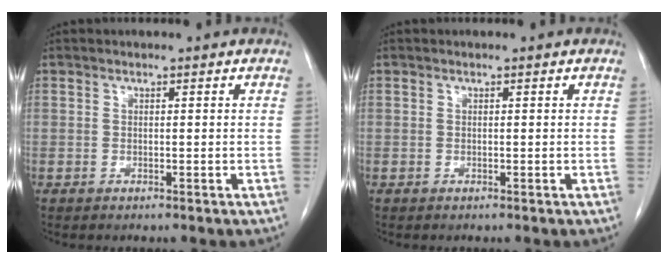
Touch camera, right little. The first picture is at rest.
{"total": 0.0}